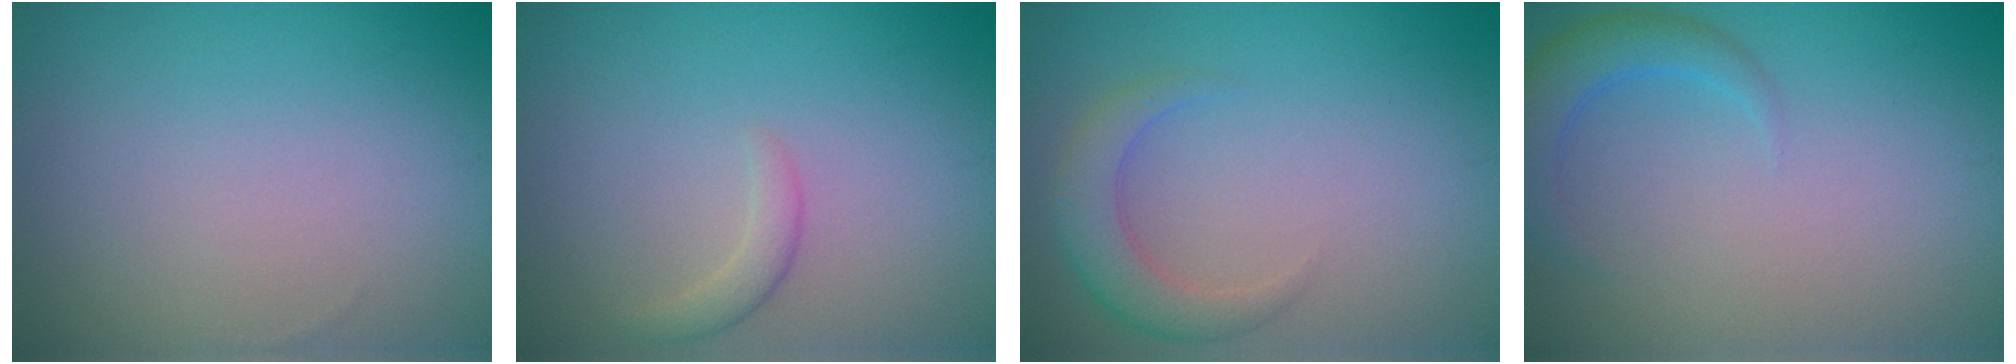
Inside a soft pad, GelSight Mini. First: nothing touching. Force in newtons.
{"total": 1.4, "press": 1.4, "slide": 0.1}
{"total": 3.0, "press": 3.0, "slide": 0.3}
{"total": 2.8, "press": 2.8, "slide": 0.2}